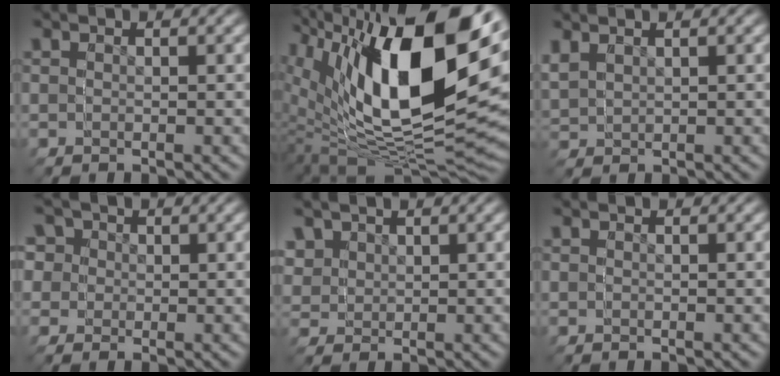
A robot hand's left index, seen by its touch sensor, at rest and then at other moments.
{"total": 14.7, "force": [4.9, 7.8, 11.5], "torque": [-0.210, 0.018, 0.080]}
{"total": 1.8, "force": [1.0, 1.5, 0.1], "torque": [-0.021, 0.002, 0.022]}
{"total": 6.6, "force": [1.4, 6.4, 0.6], "torque": [-0.026, -0.021, 0.024]}
{"total": 4.1, "force": [2.1, 3.6, 0.1], "torque": [-0.025, -0.013, 0.037]}
{"total": 0.0}